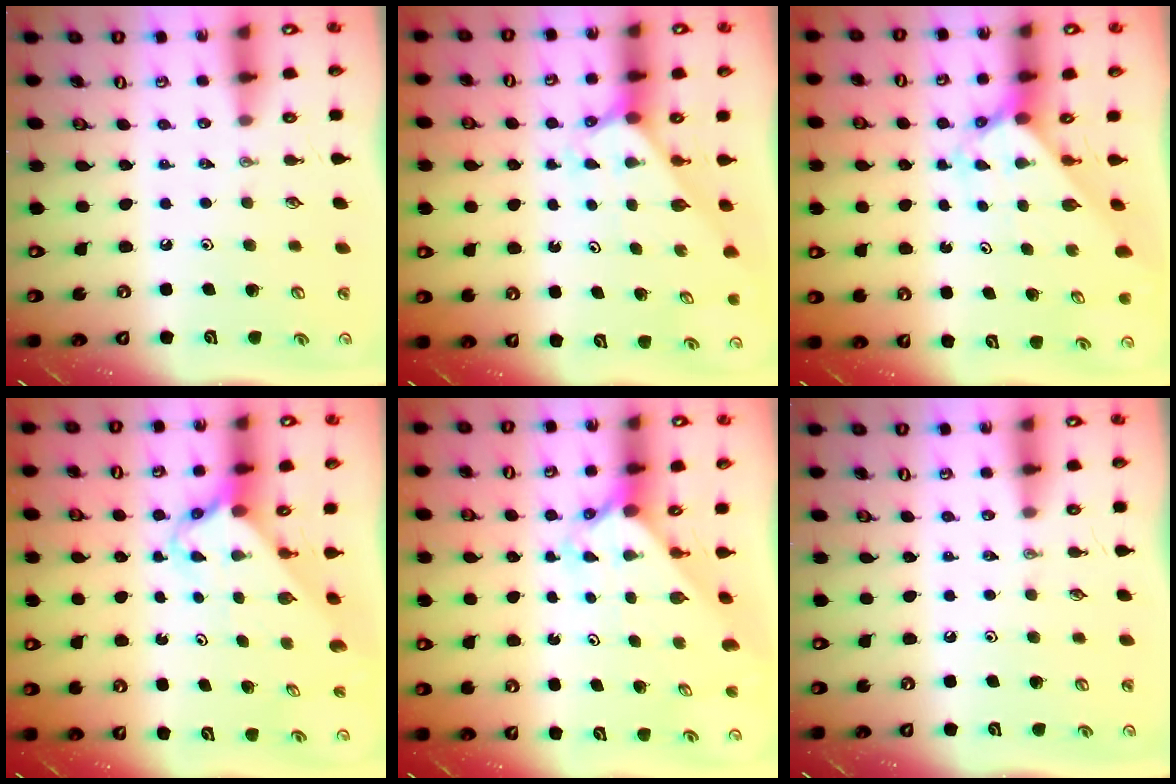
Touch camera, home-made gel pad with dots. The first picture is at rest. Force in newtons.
{"total": 2.8, "press": 2.8, "slide": 0.2}
{"total": 2.3, "press": 2.3, "slide": 0.2}
{"total": 2.7, "press": 2.7, "slide": 0.2}
{"total": 2.4, "press": 2.4, "slide": 0.2}
{"total": 0.0}